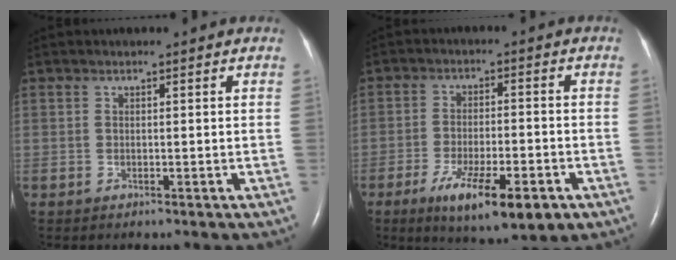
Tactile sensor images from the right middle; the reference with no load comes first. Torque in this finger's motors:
{"motor_torque": [1.36, -0.78, 0.24, 0.15]}